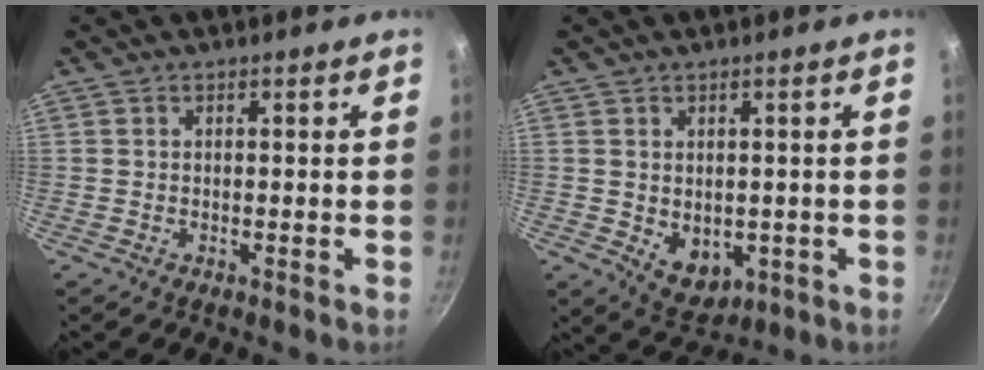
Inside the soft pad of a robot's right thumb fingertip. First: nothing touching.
{"total": 6.3, "force": [-0.3, 4.7, 4.2], "torque": [-0.044, -0.012, 0.013]}